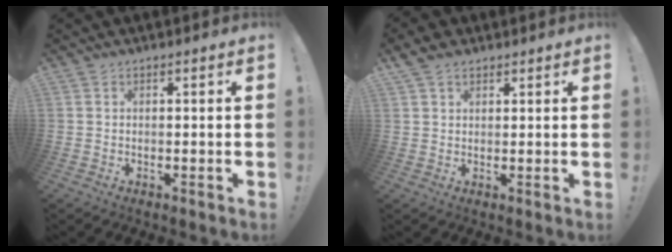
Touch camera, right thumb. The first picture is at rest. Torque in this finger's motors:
{"motor_torque": [-0.70, 0.88, 0.16, -0.04, 0.11]}